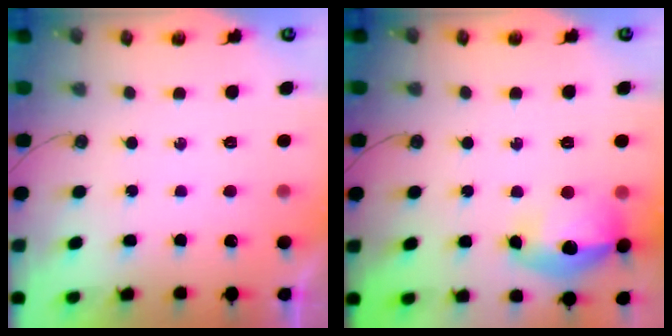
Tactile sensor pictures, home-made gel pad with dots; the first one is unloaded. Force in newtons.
{"total": 16.6, "press": 16.6, "slide": 1.2}